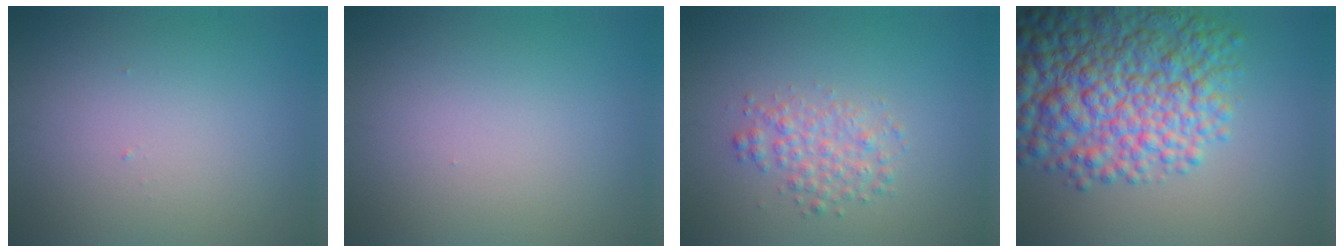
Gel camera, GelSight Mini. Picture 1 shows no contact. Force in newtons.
{"total": 0.0}
{"total": 2.5, "press": 2.5, "slide": 0.1}
{"total": 10.5, "press": 10.5, "slide": 0.3}